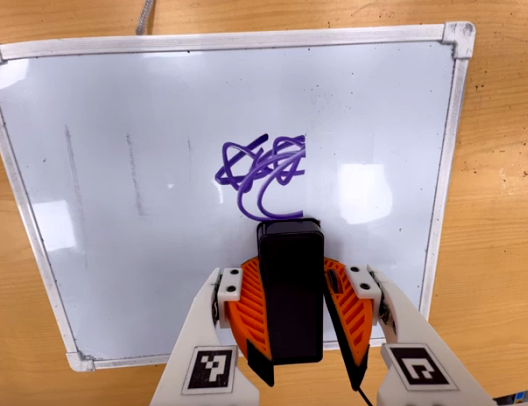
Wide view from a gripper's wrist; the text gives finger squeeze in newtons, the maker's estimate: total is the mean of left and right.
{"total": 10.0, "left": 10.3, "right": 9.7}